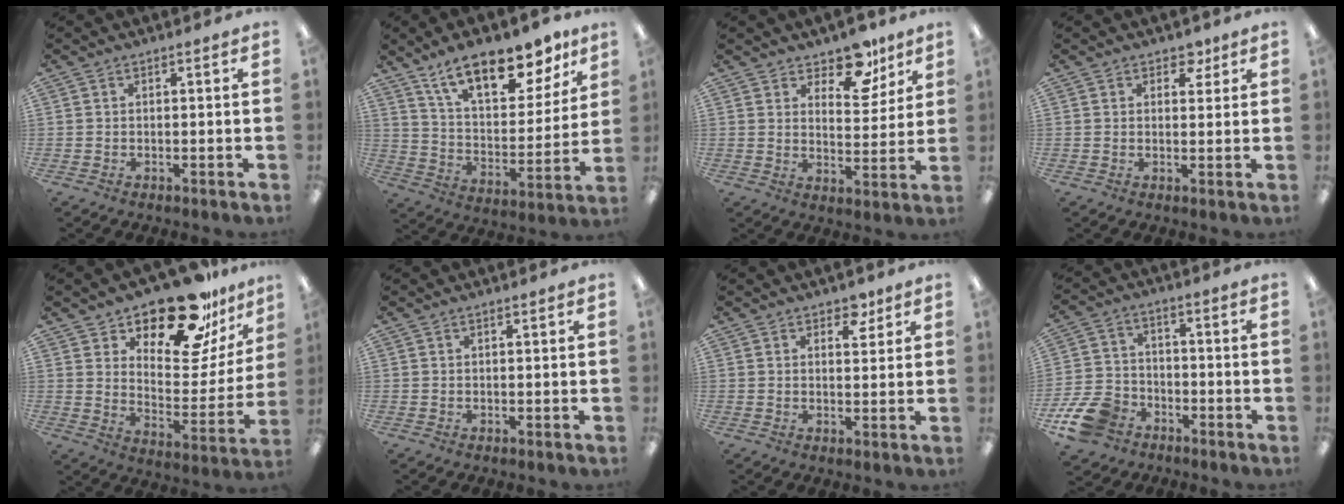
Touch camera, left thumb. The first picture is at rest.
{"total": 19.2, "force": [14.0, 7.9, 10.6], "torque": [-0.170, -0.080, 0.241]}
{"total": 8.4, "force": [6.3, 4.1, 3.9], "torque": [-0.038, -0.034, 0.108]}
{"total": 3.5, "force": [2.4, 2.3, 1.3], "torque": [0.003, -0.009, 0.038]}
{"total": 21.6, "force": [17.7, 7.7, 9.7], "torque": [-0.136, -0.126, 0.301]}
{"total": 0.6, "force": [0.4, 0.0, 0.5], "torque": [-0.008, 0.002, 0.006]}
{"total": 4.5, "force": [3.2, 2.4, 2.1], "torque": [-0.015, -0.009, 0.052]}
{"total": 11.6, "force": [-6.8, 7.9, 5.1], "torque": [-0.114, 0.048, -0.124]}